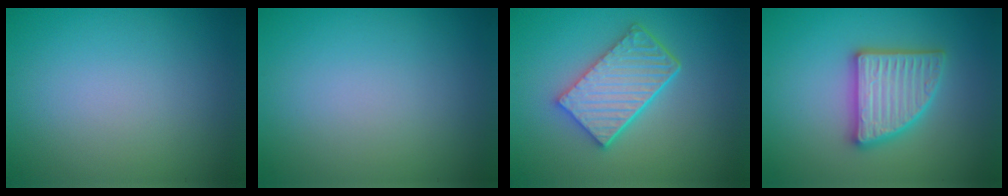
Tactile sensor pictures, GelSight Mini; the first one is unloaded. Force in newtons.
{"total": 0.0}
{"total": 5.5, "press": 4.2, "slide": 3.6}
{"total": 4.9, "press": 4.9, "slide": 0.7}